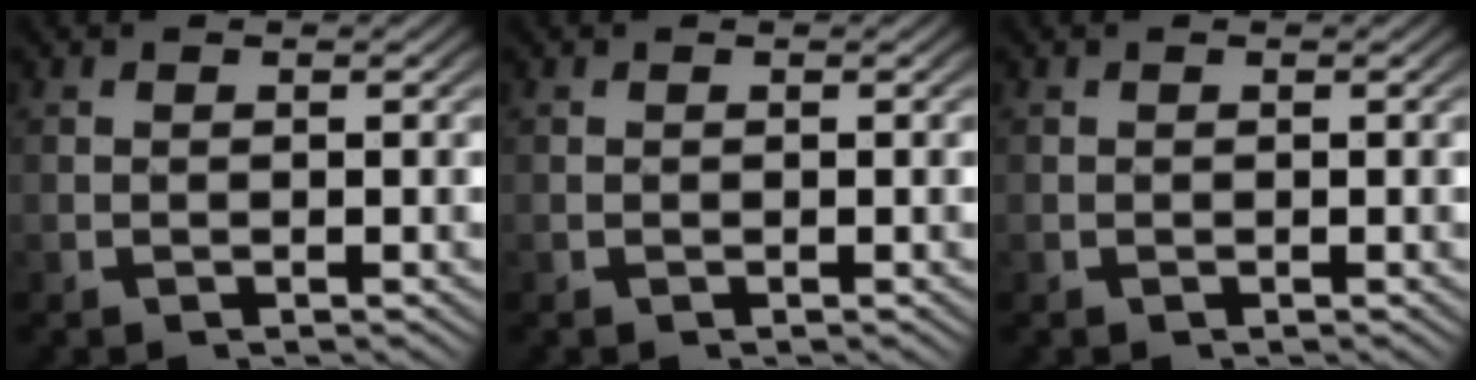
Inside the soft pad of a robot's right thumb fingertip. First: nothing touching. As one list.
[{"total": 0.0}, {"total": 0.0}]